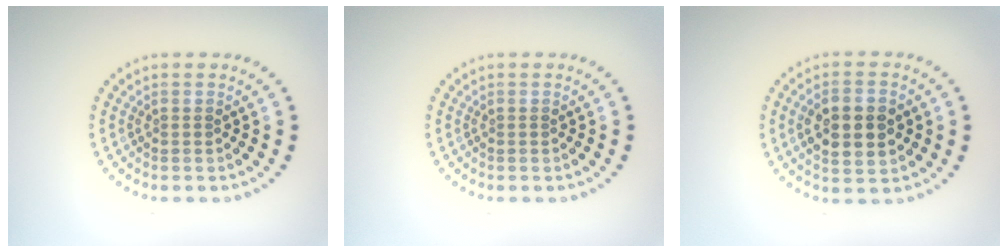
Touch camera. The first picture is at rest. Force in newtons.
{"total": 0.0}
{"total": 5.5, "press": 5.5, "slide": 0.3}